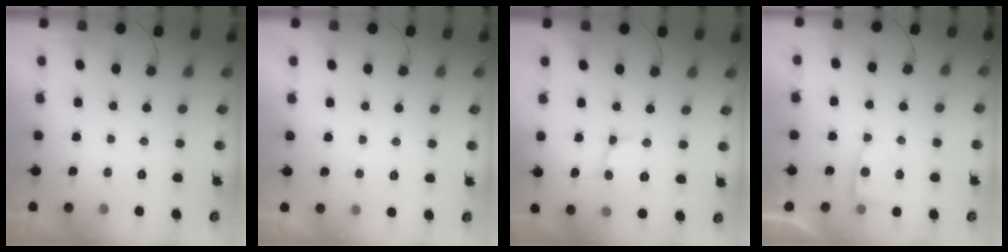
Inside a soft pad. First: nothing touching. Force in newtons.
{"total": 1.6, "press": 1.6, "slide": 0.2}
{"total": 2.7, "press": 2.7, "slide": 0.2}
{"total": 4.0, "press": 4.0, "slide": 0.4}